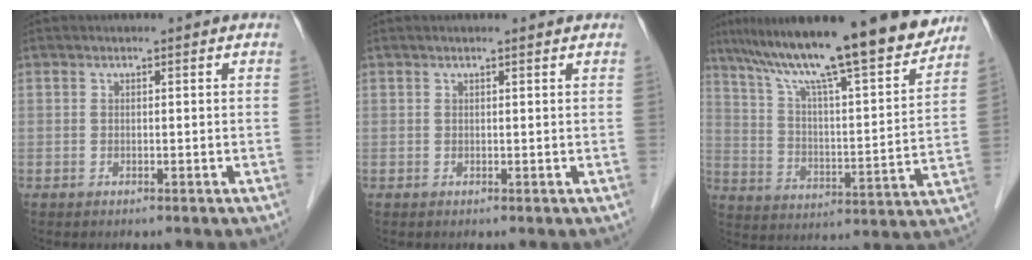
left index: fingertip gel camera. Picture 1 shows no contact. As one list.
[{"total": 1.5, "force": [1.4, -0.1, 0.7], "torque": [-0.014, 0.012, 0.019]}, {"total": 22.1, "force": [18.0, 1.6, 12.7], "torque": [-0.208, 0.006, 0.278]}]